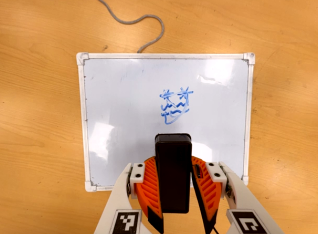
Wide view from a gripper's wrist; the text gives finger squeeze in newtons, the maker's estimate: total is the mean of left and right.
{"total": 9.1, "left": 7.1, "right": 11.1}